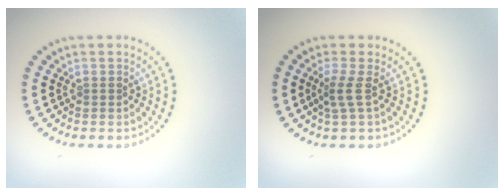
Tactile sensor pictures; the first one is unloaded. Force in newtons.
{"total": 1.9, "press": 1.2, "slide": 1.5}